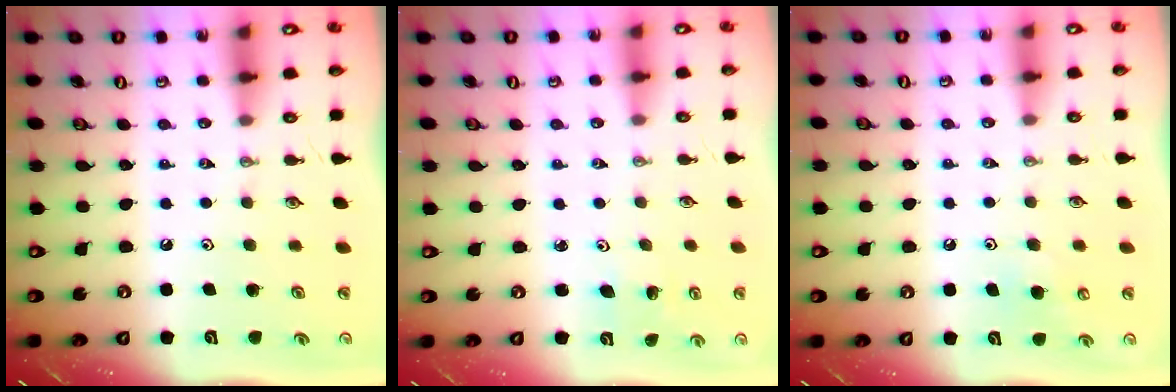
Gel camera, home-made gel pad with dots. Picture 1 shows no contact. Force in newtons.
{"total": 2.5, "press": 2.5, "slide": 0.2}
{"total": 5.7, "press": 5.7, "slide": 0.9}